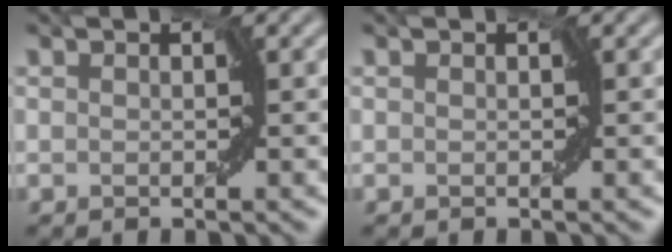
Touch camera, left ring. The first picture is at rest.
{"total": 0.0}